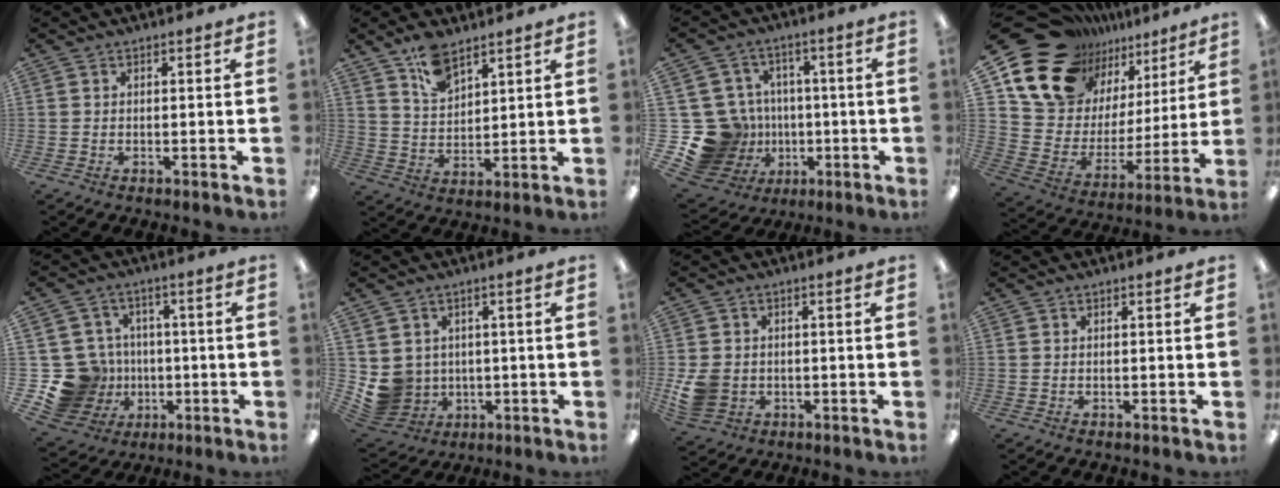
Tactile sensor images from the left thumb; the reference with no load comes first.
{"total": 8.5, "force": [6.5, 3.9, 3.7], "torque": [-0.076, -0.031, 0.122]}
{"total": 18.2, "force": [-3.3, 16.6, 6.8], "torque": [-0.162, 0.012, -0.019]}
{"total": 18.9, "force": [14.3, 11.0, 5.7], "torque": [-0.130, -0.100, 0.274]}
{"total": 16.1, "force": [-2.9, 14.8, 5.7], "torque": [-0.132, 0.018, -0.027]}
{"total": 6.9, "force": [0.4, 6.8, 1.1], "torque": [-0.062, -0.014, 0.015]}
{"total": 6.7, "force": [-1.3, 5.9, 3.1], "torque": [-0.066, 0.012, -0.019]}
{"total": 0.0}